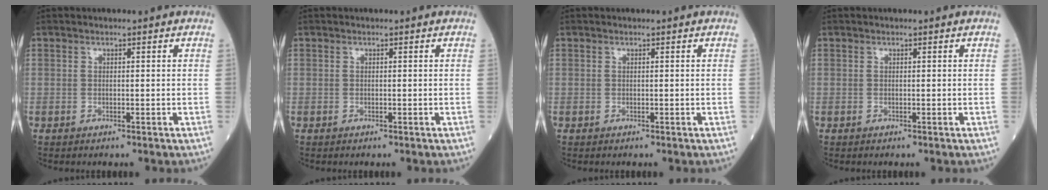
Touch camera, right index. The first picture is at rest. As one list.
[{"total": 0.0}, {"total": 0.0}, {"total": 0.0}]